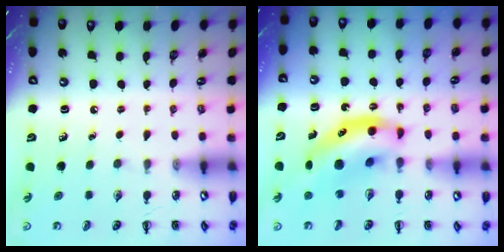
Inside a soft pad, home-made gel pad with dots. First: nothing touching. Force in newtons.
{"total": 11.5, "press": 11.2, "slide": 2.6}